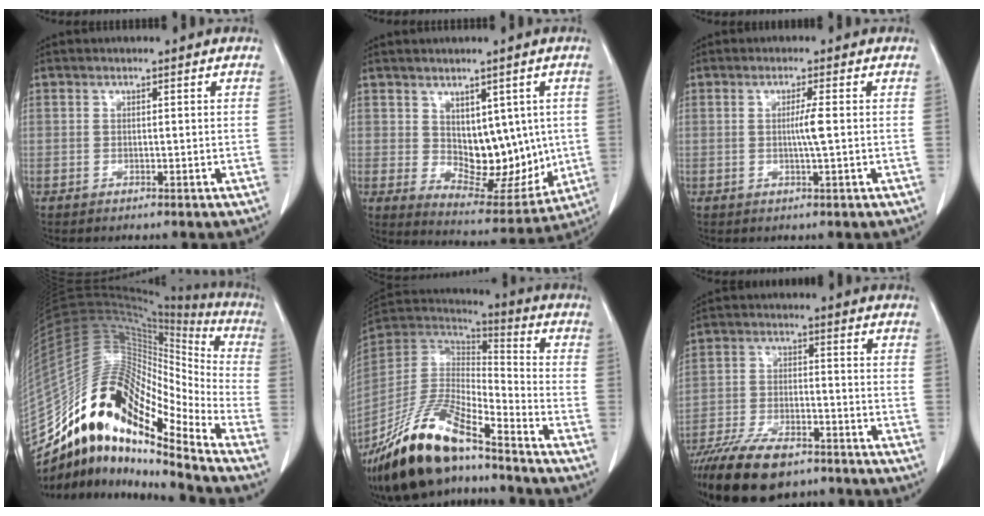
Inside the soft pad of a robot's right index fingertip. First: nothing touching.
{"total": 11.0, "force": [1.3, 6.6, 8.8], "torque": [-0.108, -0.001, 0.047]}
{"total": 2.5, "force": [0.0, -0.5, 2.5], "torque": [-0.046, -0.002, -0.002]}
{"total": 19.2, "force": [-14.4, 3.9, 12.1], "torque": [-0.207, 0.064, -0.258]}
{"total": 20.0, "force": [-14.8, 4.6, 12.7], "torque": [-0.274, -0.025, -0.279]}
{"total": 15.2, "force": [-11.6, 4.9, 8.5], "torque": [-0.168, -0.026, -0.196]}